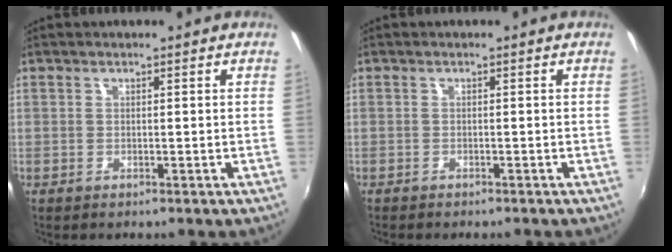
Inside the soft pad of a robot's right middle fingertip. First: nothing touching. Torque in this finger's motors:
{"motor_torque": [1.02, -1.12, 0.17, 0.07]}